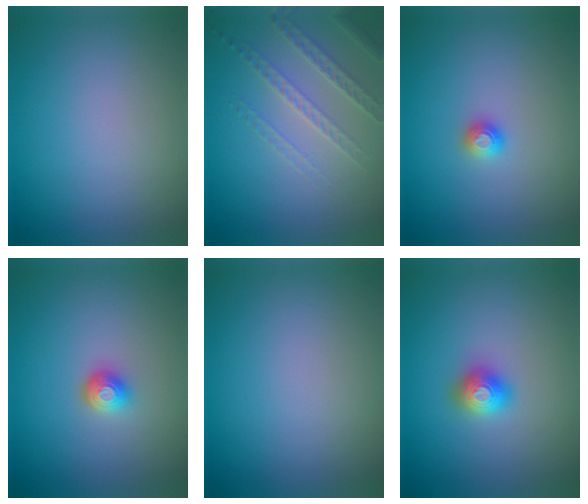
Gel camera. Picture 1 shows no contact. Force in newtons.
{"total": 1.9, "press": 1.7, "slide": 0.8}
{"total": 1.2, "press": 1.2, "slide": 0.1}
{"total": 1.7, "press": 1.3, "slide": 1.1}
{"total": 0.0}
{"total": 1.6, "press": 1.6, "slide": 0.2}